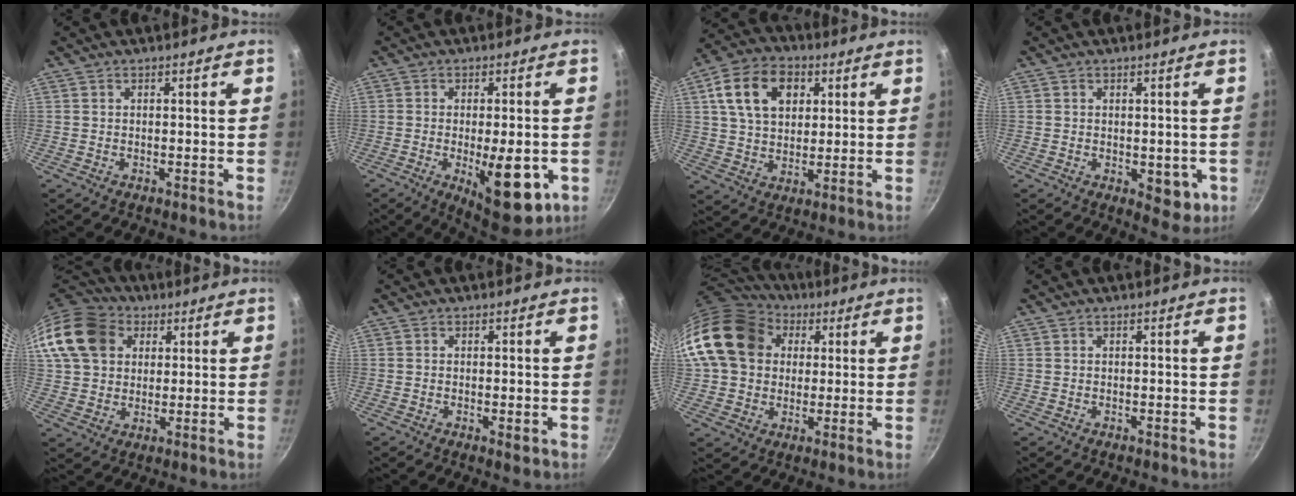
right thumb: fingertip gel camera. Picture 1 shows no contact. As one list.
[{"total": 13.6, "force": [-3.7, 5.2, 12.0], "torque": [-0.139, 0.000, -0.038]}, {"total": 13.6, "force": [4.5, 9.5, 8.6], "torque": [-0.133, 0.003, 0.069]}, {"total": 5.6, "force": [-0.9, 3.6, 4.3], "torque": [-0.038, -0.004, -0.005]}, {"total": 16.7, "force": [5.9, 13.1, 8.6], "torque": [-0.158, 0.016, 0.100]}, {"total": 1.5, "force": [-0.4, 0.5, 1.4], "torque": [-0.024, -0.005, -0.006]}, {"total": 18.4, "force": [4.4, 14.9, 9.9], "torque": [-0.165, 0.024, 0.070]}, {"total": 0.0}]